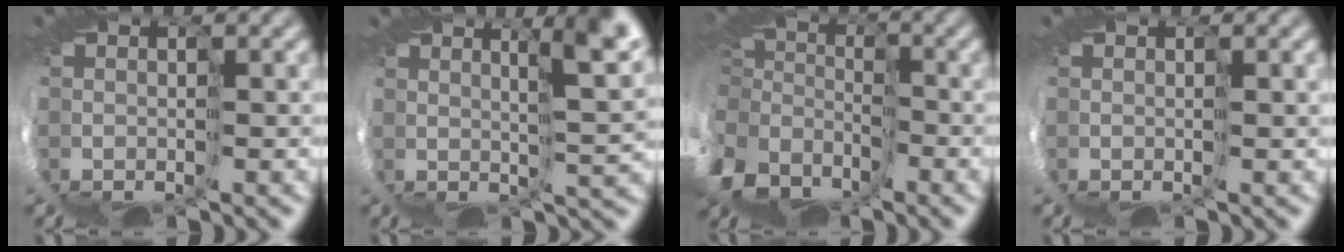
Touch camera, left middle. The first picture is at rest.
{"total": 6.0, "force": [3.1, 0.8, 5.0], "torque": [-0.062, 0.010, 0.042]}
{"total": 10.9, "force": [-4.8, 8.0, 5.8], "torque": [-0.186, -0.031, -0.057]}
{"total": 0.9, "force": [0.5, -0.1, 0.7], "torque": [-0.014, 0.000, 0.003]}